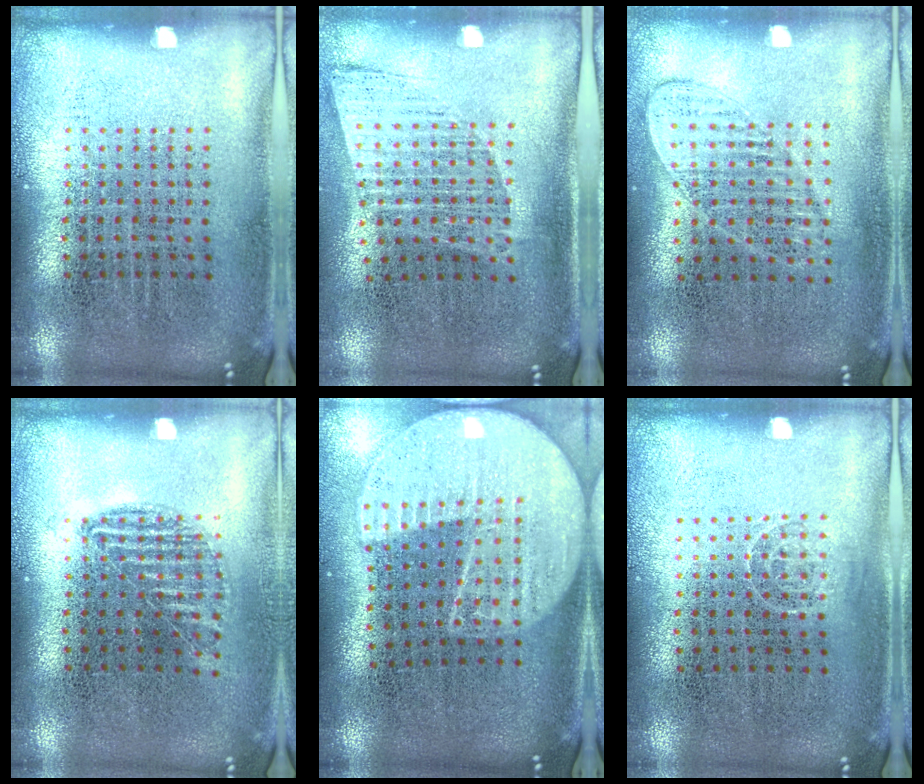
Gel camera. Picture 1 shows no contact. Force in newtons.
{"total": 1.2, "press": 1.0, "slide": 0.7}
{"total": 1.2, "press": 1.1, "slide": 0.4}
{"total": 0.9, "press": 0.8, "slide": 0.3}
{"total": 2.3, "press": 2.0, "slide": 1.2}
{"total": 0.7, "press": 0.5, "slide": 0.5}